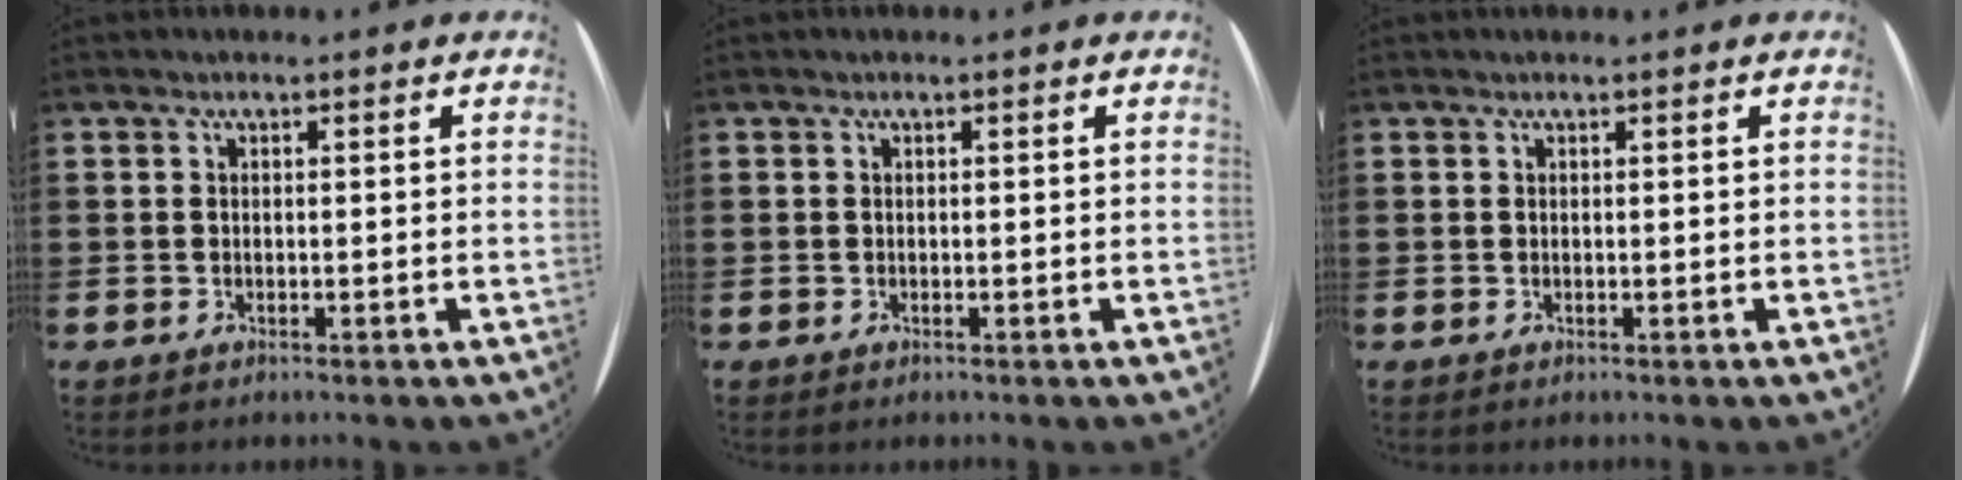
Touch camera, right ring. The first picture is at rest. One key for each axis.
{"total": 0.0}
{"total": 0.0}